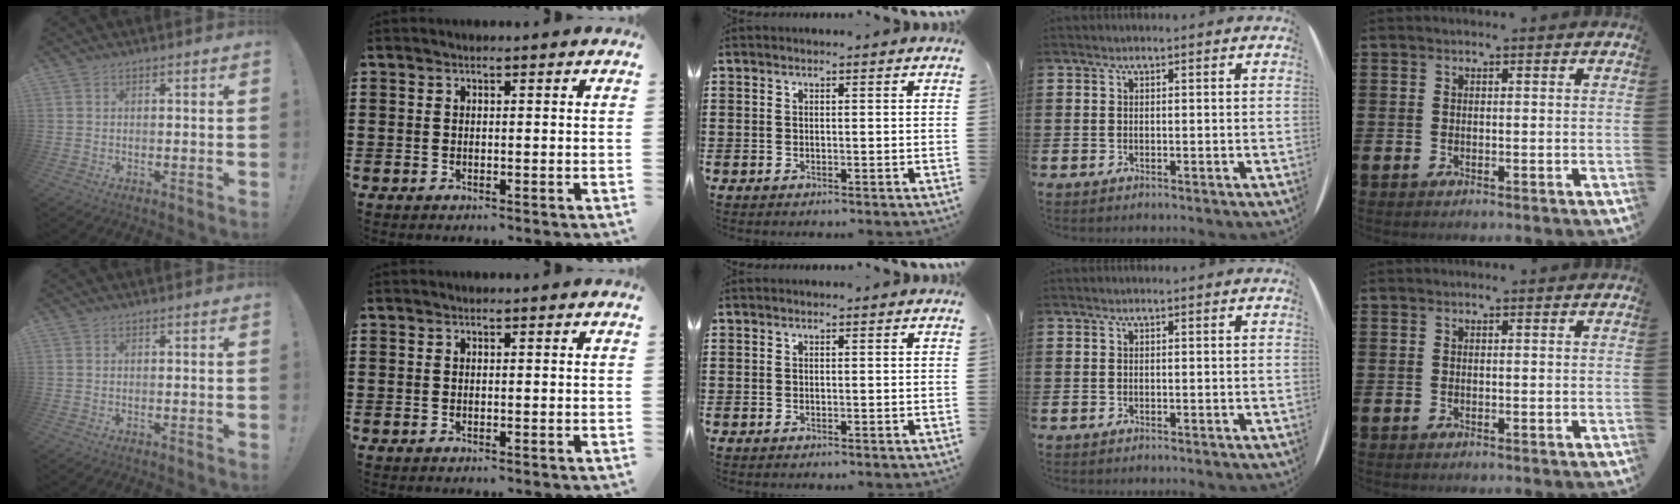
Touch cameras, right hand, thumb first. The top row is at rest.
{"middle": {"total": 0.7, "force": [0.7, 0.2, 0.0], "torque": [0.005, -0.004, 0.012]}}